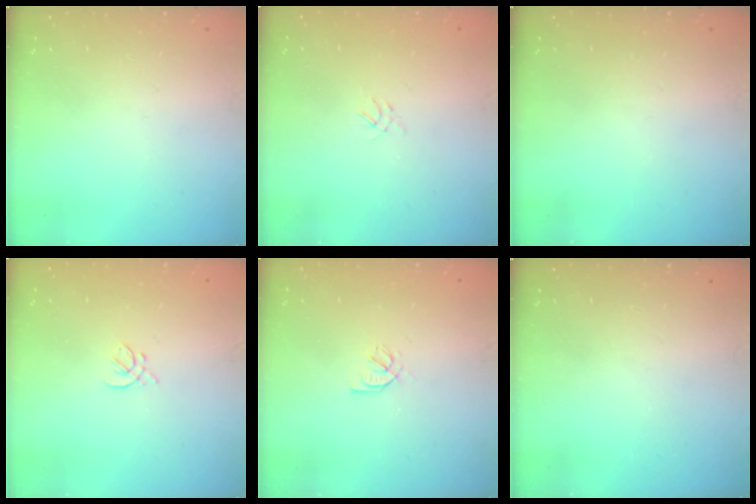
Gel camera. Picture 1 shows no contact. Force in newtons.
{"total": 1.2, "press": 1.1, "slide": 0.5}
{"total": 0.0}
{"total": 2.1, "press": 2.0, "slide": 0.7}
{"total": 2.2, "press": 2.1, "slide": 0.6}
{"total": 0.0}